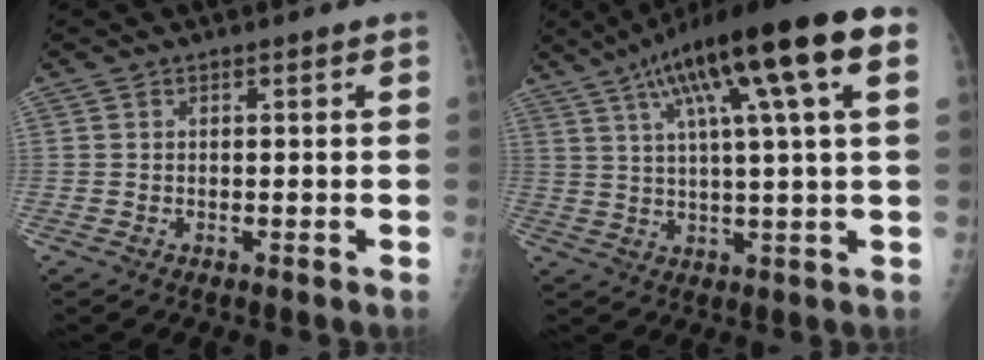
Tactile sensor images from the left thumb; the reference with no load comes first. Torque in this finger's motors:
{"motor_torque": [0.63, 0.77, 1.90, -0.88, 0.17]}